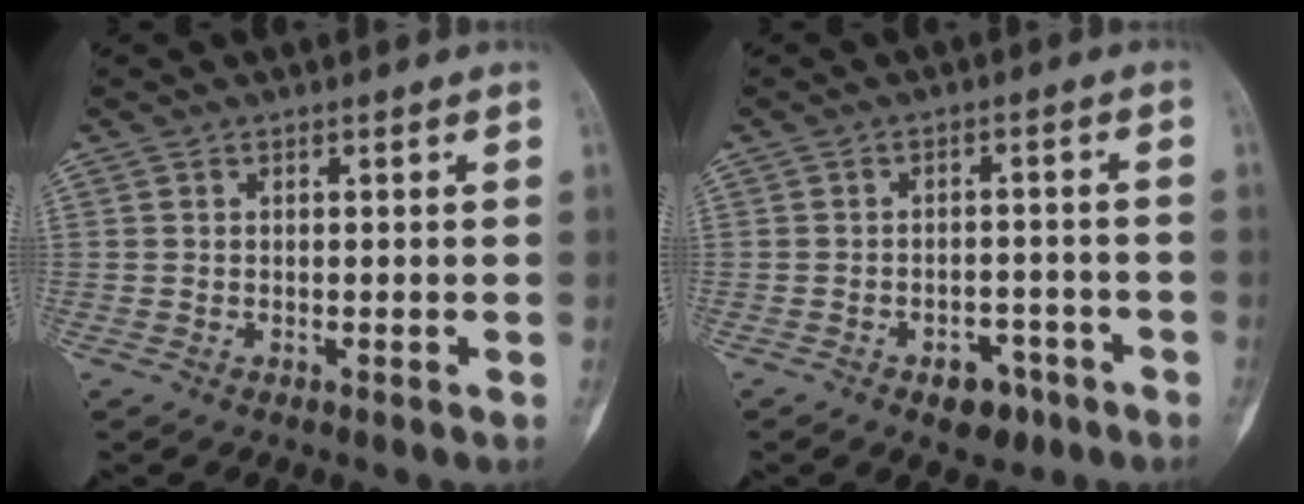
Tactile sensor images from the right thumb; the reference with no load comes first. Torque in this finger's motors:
{"motor_torque": [0.46, 0.38, 0.29, -0.23, 0.15]}